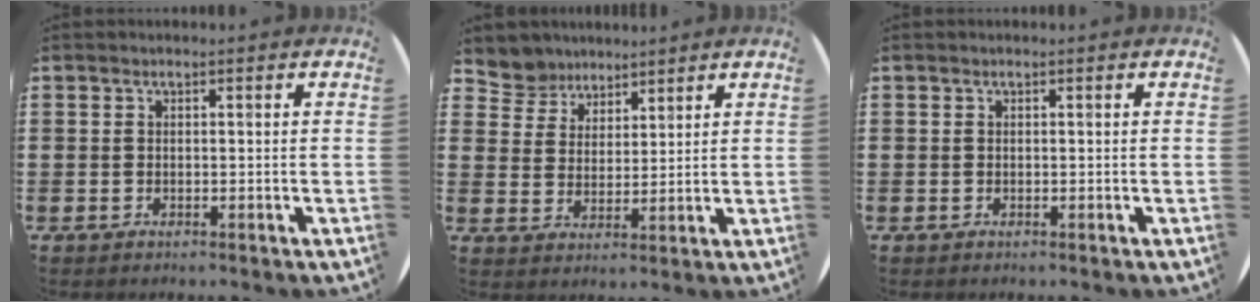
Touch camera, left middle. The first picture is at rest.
{"total": 5.2, "force": [4.7, 2.2, -0.5], "torque": [-0.013, -0.012, 0.089]}
{"total": 0.0}